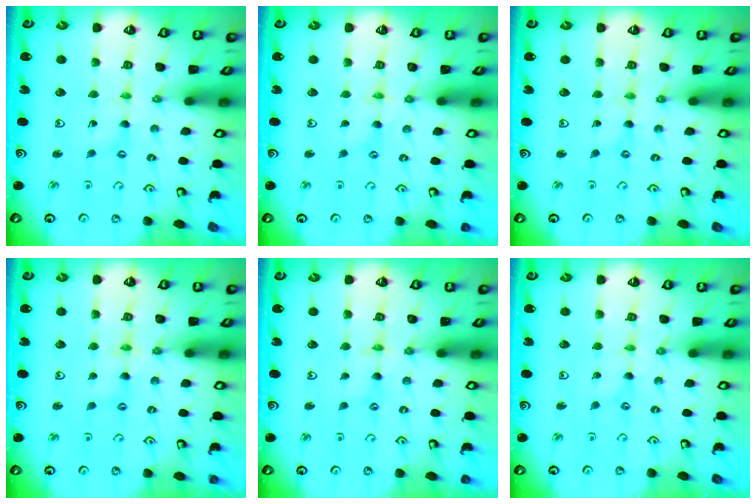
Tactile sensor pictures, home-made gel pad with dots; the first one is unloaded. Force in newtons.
{"total": 0.0}
{"total": 0.0}
{"total": 2.9, "press": 2.9, "slide": 0.3}
{"total": 1.5, "press": 1.4, "slide": 0.3}
{"total": 0.0}